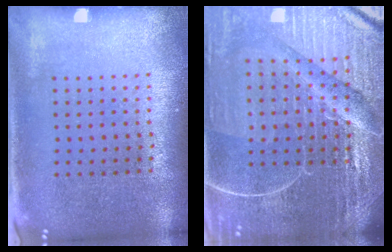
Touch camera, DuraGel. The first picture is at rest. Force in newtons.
{"total": 6.4, "press": 5.7, "slide": 2.9}